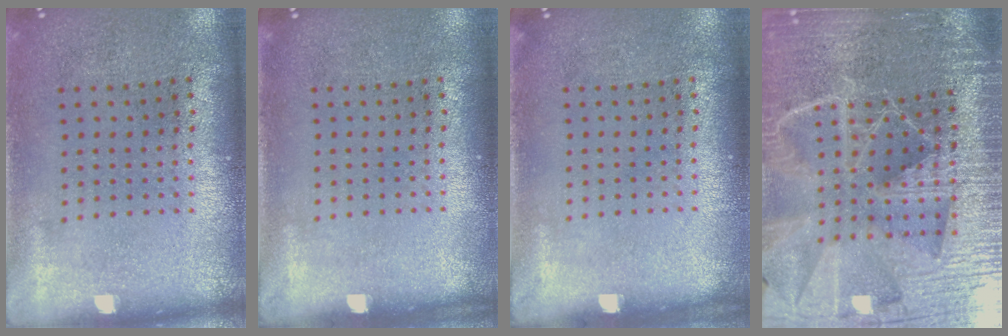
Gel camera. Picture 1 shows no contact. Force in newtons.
{"total": 0.0}
{"total": 0.0}
{"total": 6.3, "press": 5.5, "slide": 3.2}